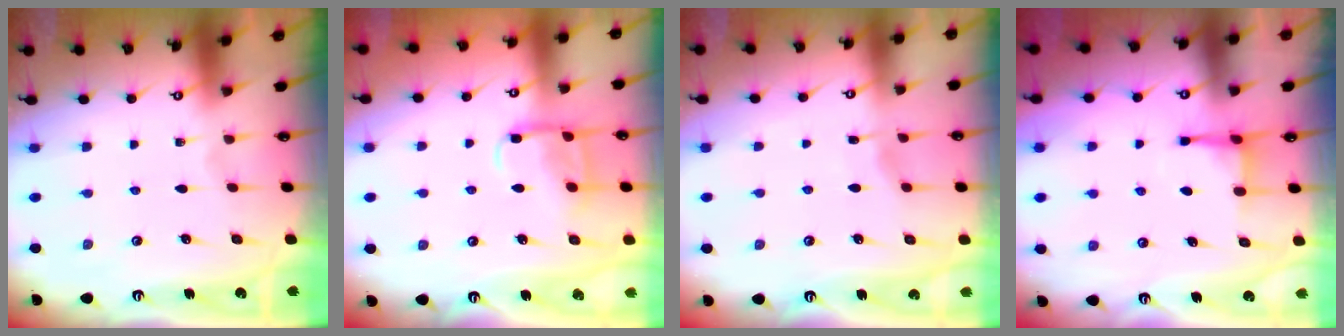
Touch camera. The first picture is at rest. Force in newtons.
{"total": 10.6, "press": 10.5, "slide": 1.1}
{"total": 2.6, "press": 2.5, "slide": 0.4}
{"total": 3.1, "press": 3.1, "slide": 0.6}